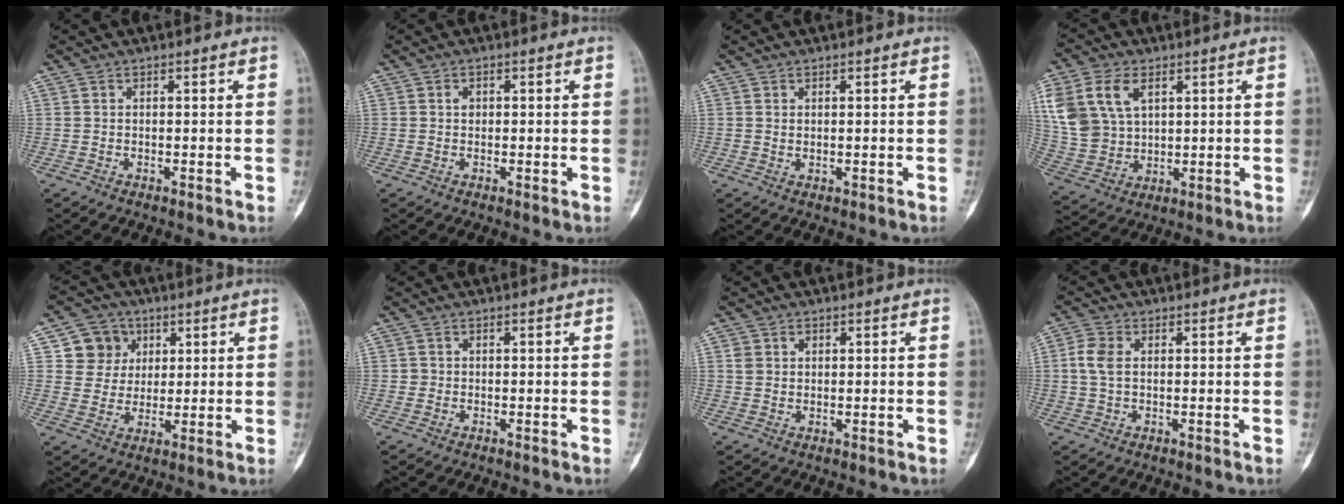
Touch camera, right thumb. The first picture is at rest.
{"total": 1.5, "force": [0.4, 1.1, 0.9], "torque": [-0.005, 0.000, 0.005]}
{"total": 0.9, "force": [0.5, 0.4, 0.6], "torque": [-0.005, -0.005, 0.011]}
{"total": 15.0, "force": [5.7, 10.2, 9.5], "torque": [-0.200, -0.007, 0.122]}
{"total": 8.2, "force": [3.2, 7.3, 1.7], "torque": [0.010, -0.008, 0.055]}
{"total": 0.6, "force": [0.1, 0.6, 0.0], "torque": [0.009, 0.004, 0.000]}
{"total": 2.3, "force": [1.0, 1.8, 0.9], "torque": [-0.004, -0.006, 0.020]}
{"total": 4.5, "force": [0.7, 2.9, 3.4], "torque": [-0.079, 0.009, 0.010]}